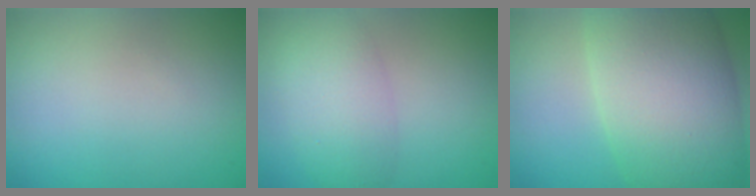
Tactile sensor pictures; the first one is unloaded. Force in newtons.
{"total": 4.6, "press": 4.6, "slide": 0.2}
{"total": 13.7, "press": 13.7, "slide": 0.4}